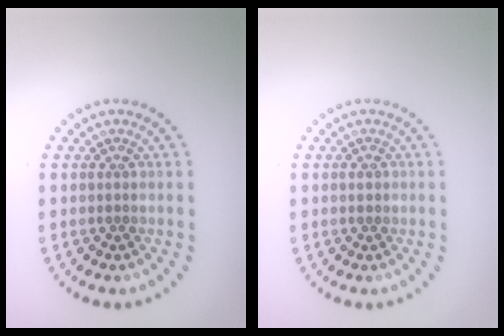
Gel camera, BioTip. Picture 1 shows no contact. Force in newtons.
{"total": 0.9, "press": 0.9, "slide": 0.1}